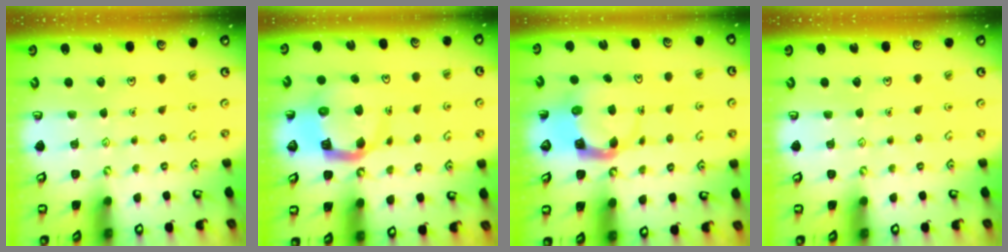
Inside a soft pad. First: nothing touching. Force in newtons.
{"total": 8.4, "press": 8.3, "slide": 1.2}
{"total": 3.7, "press": 3.6, "slide": 0.6}
{"total": 0.0}